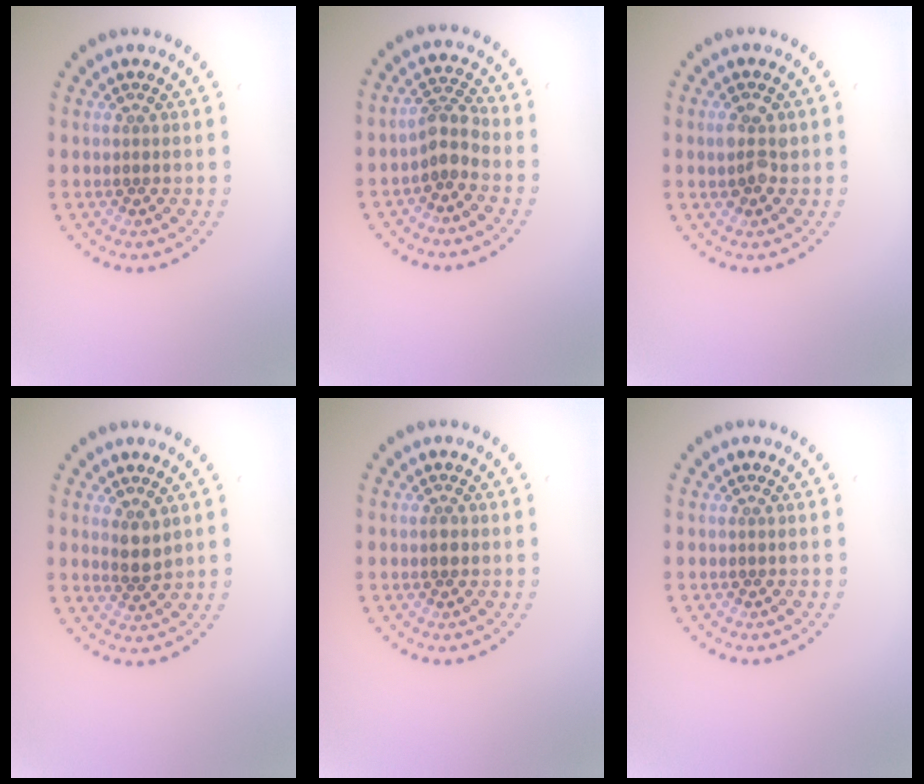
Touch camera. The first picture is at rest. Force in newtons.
{"total": 2.4, "press": 1.9, "slide": 1.5}
{"total": 2.3, "press": 2.2, "slide": 0.3}
{"total": 2.0, "press": 1.8, "slide": 1.0}
{"total": 1.3, "press": 1.3, "slide": 0.1}
{"total": 0.0}